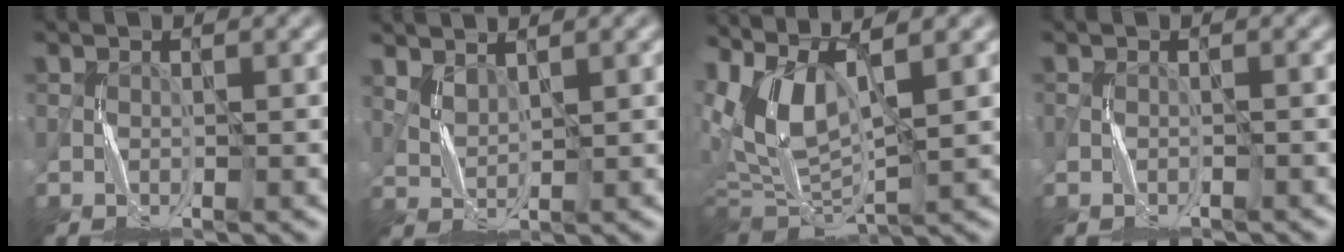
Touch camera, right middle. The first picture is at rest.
{"total": 1.6, "force": [1.5, 0.5, 0.6], "torque": [-0.020, -0.004, 0.038]}
{"total": 7.7, "force": [3.0, 3.5, 6.2], "torque": [-0.142, 0.005, 0.061]}
{"total": 0.9, "force": [-0.7, 0.4, 0.4], "torque": [-0.008, 0.001, -0.016]}